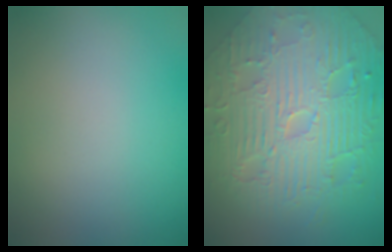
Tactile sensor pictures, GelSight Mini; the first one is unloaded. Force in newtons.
{"total": 11.1, "press": 7.2, "slide": 8.5}